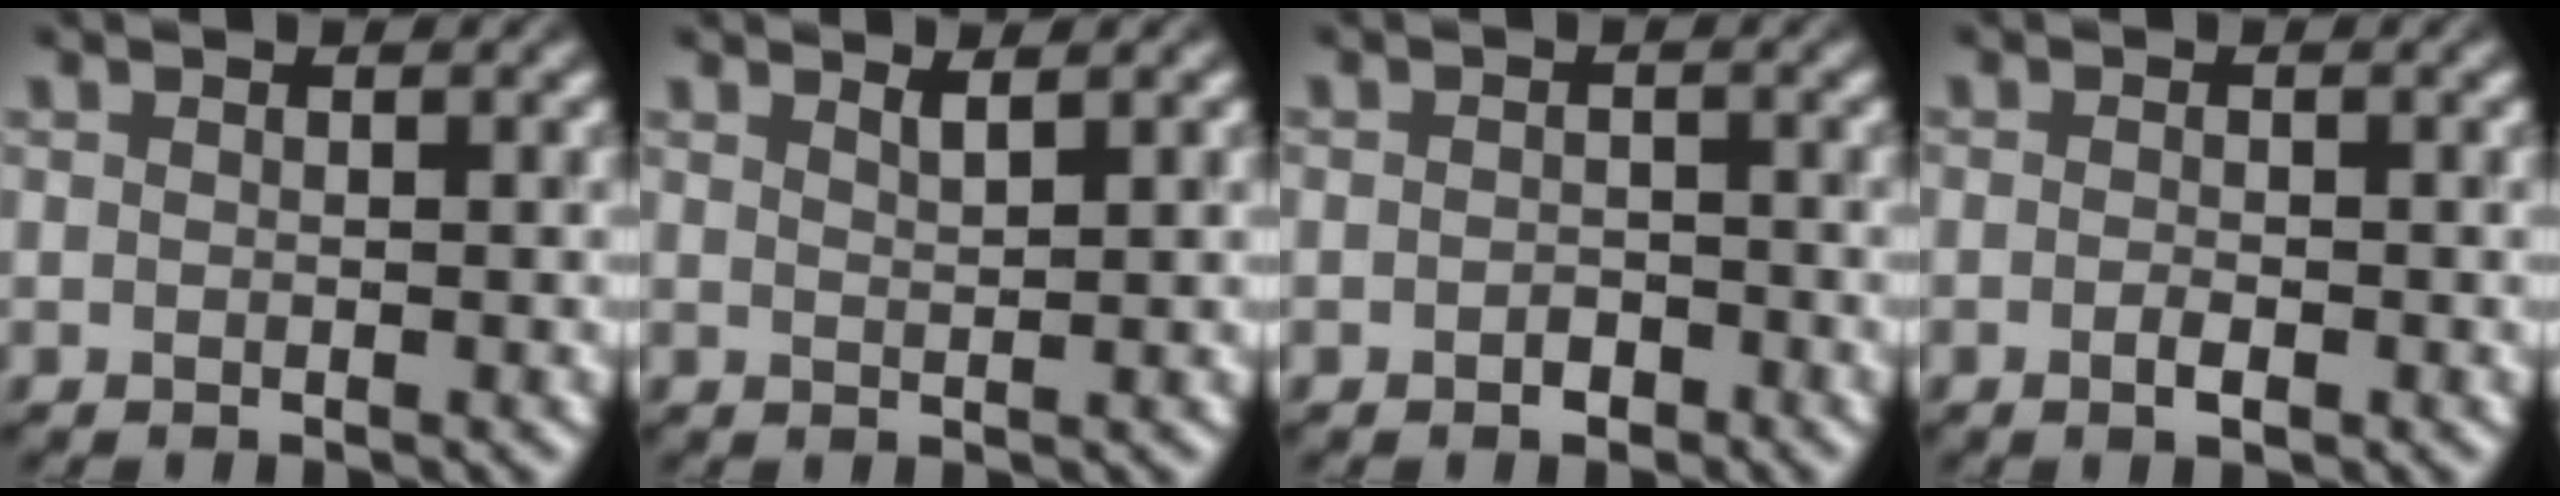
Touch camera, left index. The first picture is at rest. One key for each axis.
{"total": 1.2, "fx": 1.0, "fy": 0.2, "fz": 0.6, "tx": 0.000, "ty": 0.006, "tz": 0.016}
{"total": 1.0, "fx": -0.7, "fy": 0.6, "fz": 0.4, "tx": -0.007, "ty": 0.005, "tz": -0.014}
{"total": 1.1, "fx": -0.5, "fy": 0.4, "fz": 0.9, "tx": -0.016, "ty": 0.002, "tz": -0.008}